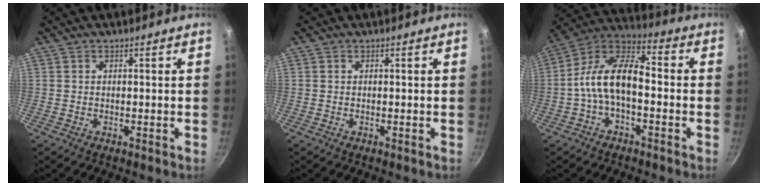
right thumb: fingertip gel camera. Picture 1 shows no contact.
{"total": 0.0}
{"total": 12.2, "force": [-2.3, 6.4, 10.1], "torque": [-0.174, 0.049, -0.060]}